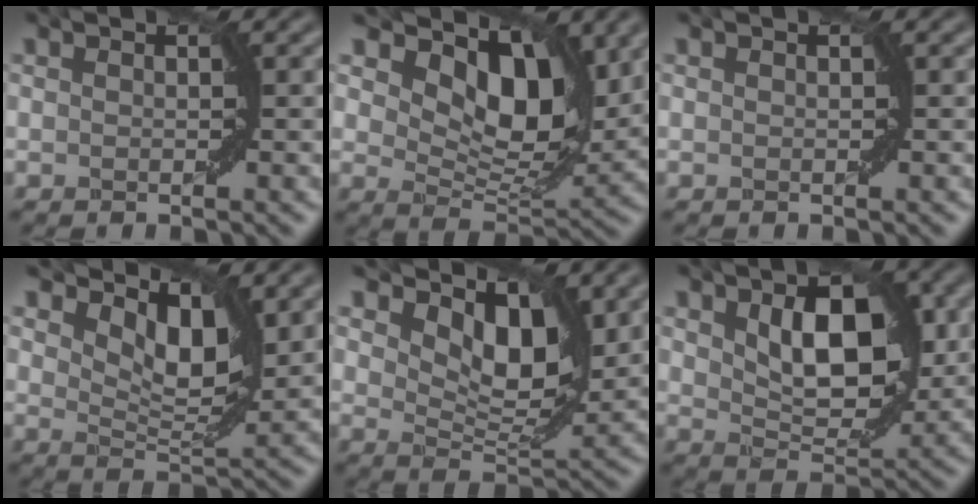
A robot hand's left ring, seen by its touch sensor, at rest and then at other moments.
{"total": 9.5, "force": [4.5, 5.1, 6.6], "torque": [-0.103, -0.006, 0.077]}
{"total": 0.0}
{"total": 5.2, "force": [2.8, 2.4, 3.6], "torque": [-0.062, -0.009, 0.040]}
{"total": 6.5, "force": [3.4, 3.3, 4.5], "torque": [-0.073, -0.010, 0.053]}
{"total": 7.4, "force": [1.8, 4.1, 6.0], "torque": [-0.098, -0.004, 0.038]}